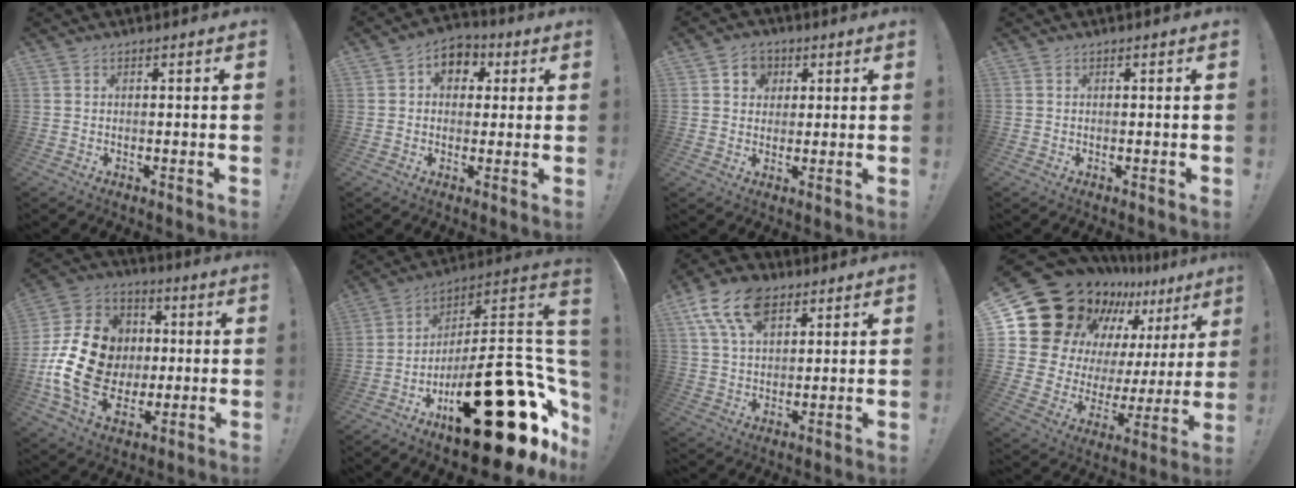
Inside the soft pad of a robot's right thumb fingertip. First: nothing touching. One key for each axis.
{"total": 7.2, "fx": 1.8, "fy": 5.8, "fz": 3.8, "tx": -0.043, "ty": -0.001, "tz": 0.035}
{"total": 5.8, "fx": 2.0, "fy": 5.2, "fz": 1.5, "tx": -0.013, "ty": -0.008, "tz": 0.035}
{"total": 0.0}
{"total": 20.9, "fx": -0.9, "fy": 16.8, "fz": 12.5, "tx": -0.218, "ty": 0.018, "tz": 0.013}
{"total": 32.6, "fx": -13.4, "fy": 11.0, "fz": 27.6, "tx": -0.332, "ty": 0.046, "tz": -0.186}
{"total": 14.2, "fx": 7.5, "fy": 8.7, "fz": 8.4, "tx": -0.154, "ty": -0.023, "tz": 0.140}
{"total": 19.6, "fx": 12.9, "fy": 11.3, "fz": 9.4, "tx": -0.134, "ty": -0.106, "tz": 0.261}